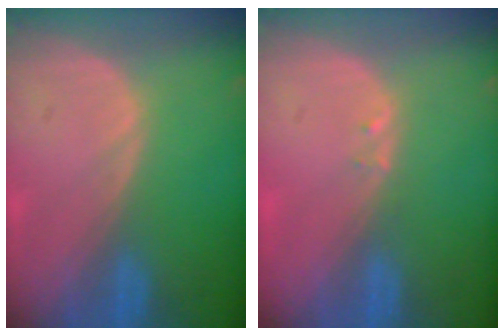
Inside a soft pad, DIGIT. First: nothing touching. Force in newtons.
{"total": 0.6, "press": 0.6, "slide": 0.2}